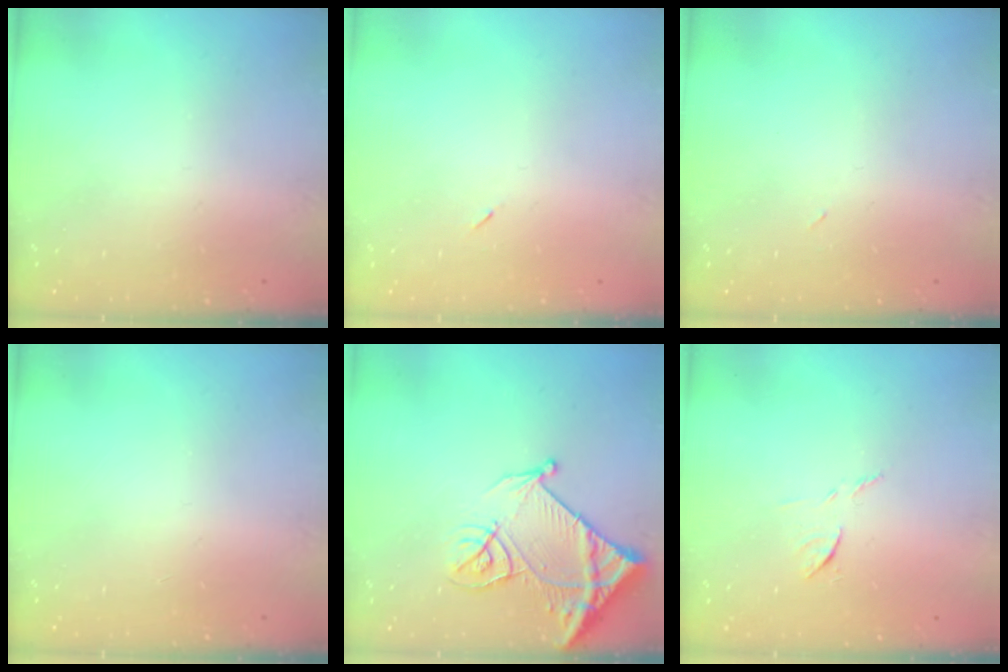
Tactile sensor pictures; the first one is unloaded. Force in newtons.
{"total": 2.6, "press": 2.3, "slide": 1.2}
{"total": 2.4, "press": 2.3, "slide": 0.8}
{"total": 0.0}
{"total": 13.7, "press": 13.6, "slide": 1.6}
{"total": 6.7, "press": 6.7, "slide": 0.3}